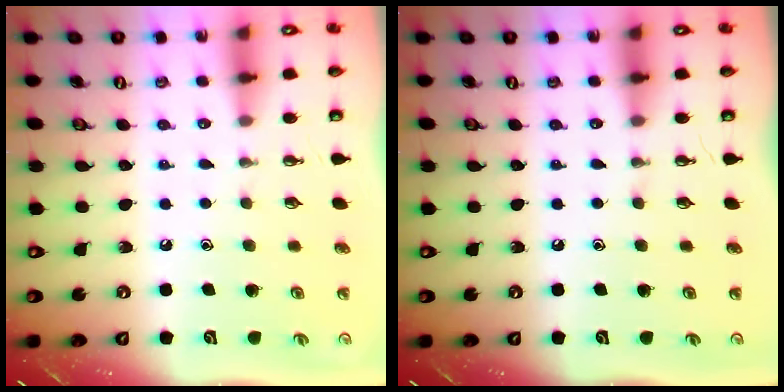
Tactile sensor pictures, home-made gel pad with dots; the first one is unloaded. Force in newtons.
{"total": 0.0}